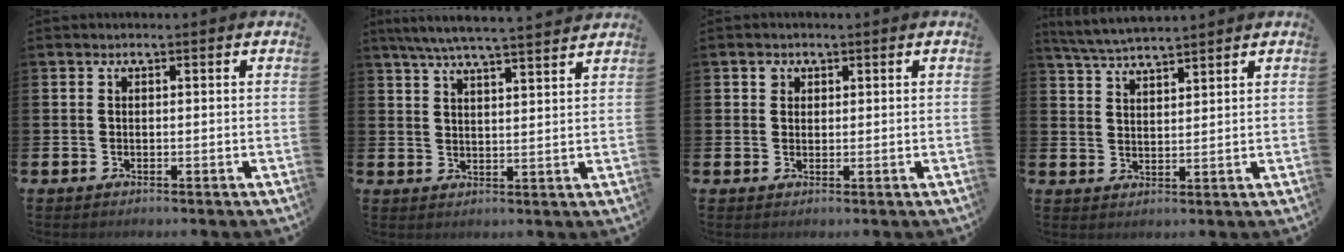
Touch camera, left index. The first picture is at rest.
{"total": 6.4, "force": [6.0, -0.1, 2.2], "torque": [-0.056, -0.029, 0.106]}
{"total": 1.6, "force": [1.0, 1.2, 0.2], "torque": [0.019, -0.003, 0.014]}
{"total": 4.7, "force": [4.6, 0.2, 1.0], "torque": [-0.041, -0.017, 0.084]}